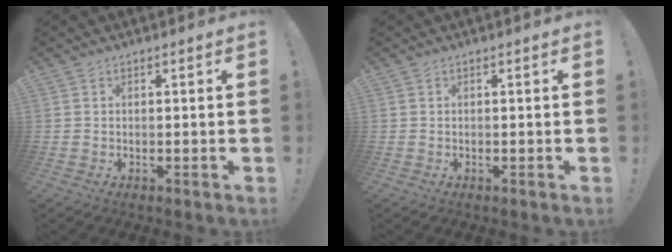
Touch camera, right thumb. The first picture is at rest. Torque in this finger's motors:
{"motor_torque": [-0.02, -0.02, 0.01, 0.00, 0.02]}